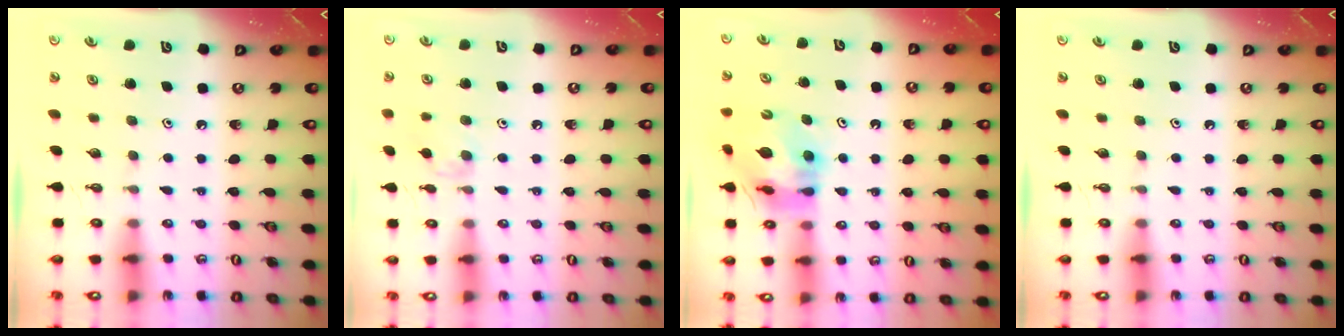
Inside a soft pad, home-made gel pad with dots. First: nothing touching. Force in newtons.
{"total": 7.1, "press": 7.0, "slide": 0.8}
{"total": 13.2, "press": 13.1, "slide": 1.4}
{"total": 0.0}